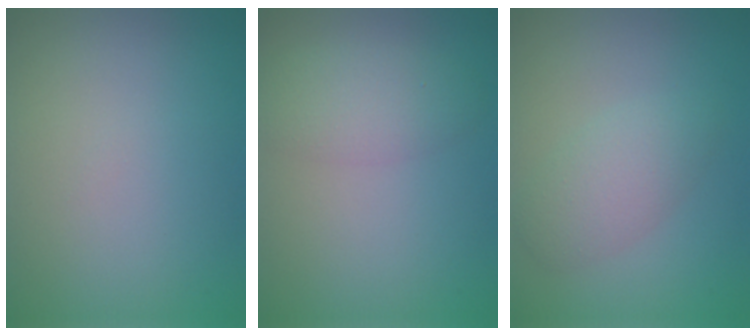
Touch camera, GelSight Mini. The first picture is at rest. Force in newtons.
{"total": 3.1, "press": 3.1, "slide": 0.1}
{"total": 2.9, "press": 2.9, "slide": 0.2}